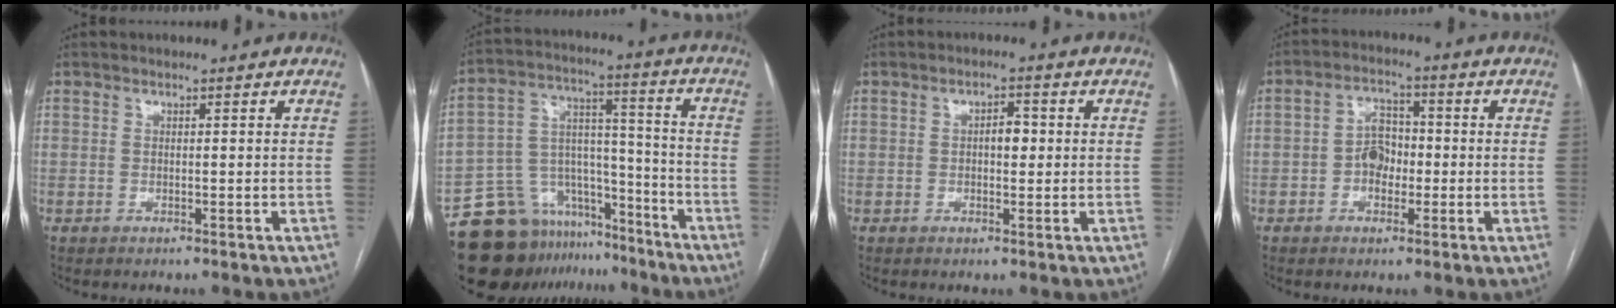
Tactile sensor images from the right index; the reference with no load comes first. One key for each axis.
{"total": 16.4, "fx": -13.0, "fy": 9.2, "fz": 3.5, "tx": -0.059, "ty": 0.078, "tz": -0.207}
{"total": 2.7, "fx": 0.2, "fy": 1.3, "fz": 2.3, "tx": -0.034, "ty": 0.008, "tz": 0.001}
{"total": 5.0, "fx": -1.0, "fy": 3.5, "fz": 3.5, "tx": -0.062, "ty": 0.018, "tz": -0.019}